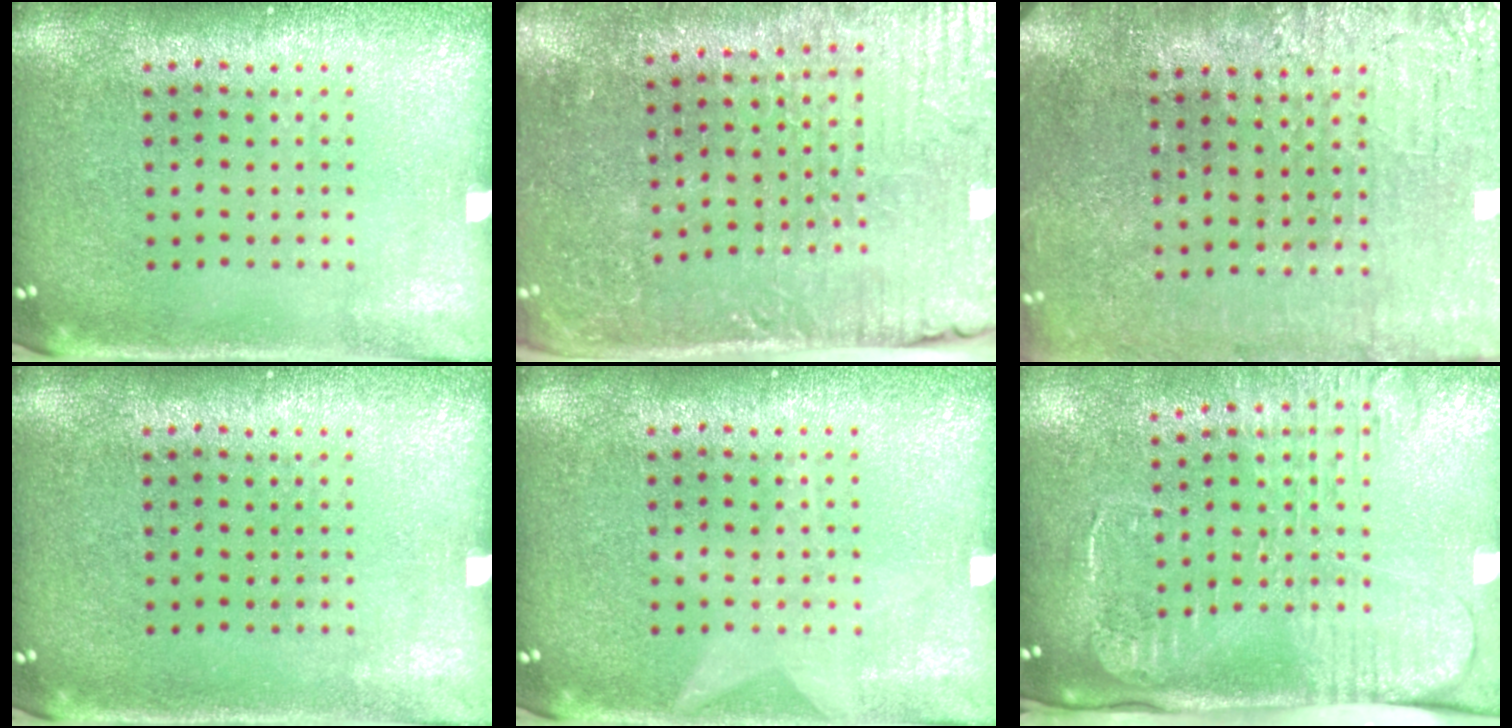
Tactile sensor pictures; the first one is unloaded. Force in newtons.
{"total": 4.1, "press": 4.1, "slide": 0.5}
{"total": 3.9, "press": 3.6, "slide": 1.5}
{"total": 0.0}
{"total": 1.0, "press": 1.0, "slide": 0.1}
{"total": 2.6, "press": 2.1, "slide": 1.7}